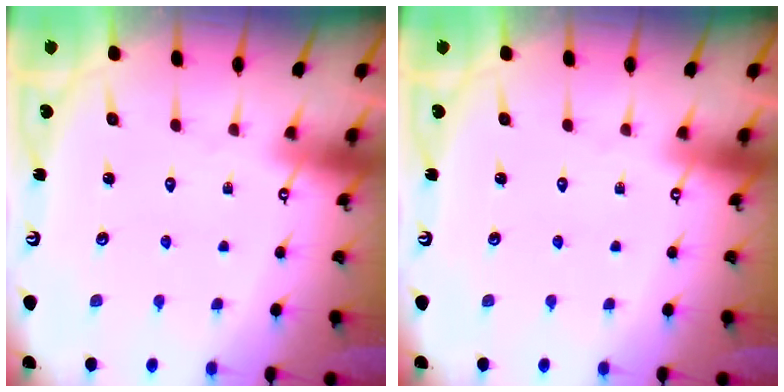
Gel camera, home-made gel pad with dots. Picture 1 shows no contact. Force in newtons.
{"total": 0.0}